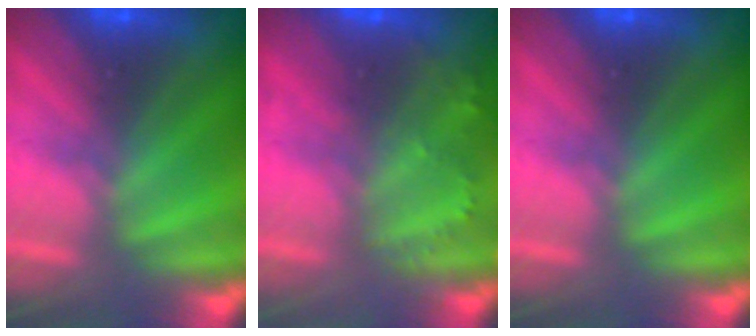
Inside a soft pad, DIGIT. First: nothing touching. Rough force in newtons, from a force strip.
{"total": 2.2}
{"total": 0.0}